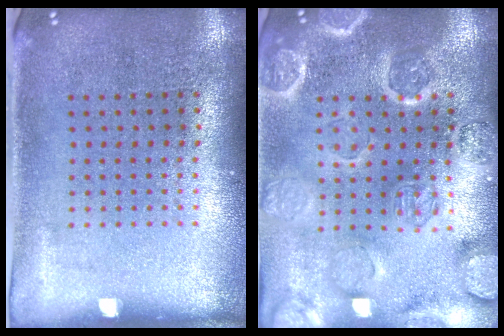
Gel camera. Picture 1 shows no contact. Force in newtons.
{"total": 3.4, "press": 3.3, "slide": 0.8}